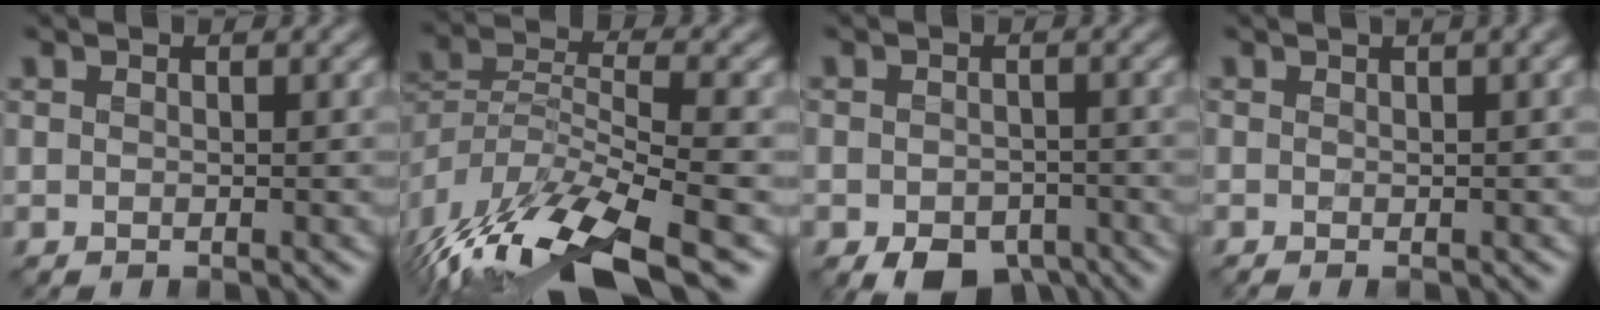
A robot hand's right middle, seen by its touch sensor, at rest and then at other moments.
{"total": 13.1, "force": [-8.4, 4.4, 8.9], "torque": [-0.182, -0.005, -0.140]}
{"total": 5.2, "force": [-3.3, 3.0, 2.7], "torque": [-0.038, -0.014, -0.051]}
{"total": 4.0, "force": [0.5, 1.4, 3.7], "torque": [-0.026, 0.010, 0.003]}